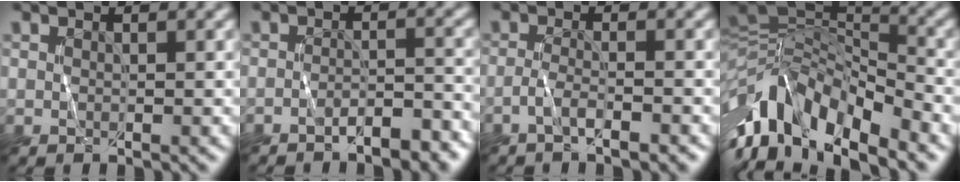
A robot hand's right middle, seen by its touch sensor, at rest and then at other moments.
{"total": 3.1, "force": [-2.6, 0.6, 1.5], "torque": [-0.021, 0.006, -0.041]}
{"total": 2.4, "force": [-1.7, 0.5, 1.6], "torque": [-0.021, 0.006, -0.035]}
{"total": 10.7, "force": [-4.5, 5.4, 8.1], "torque": [-0.139, 0.020, -0.097]}